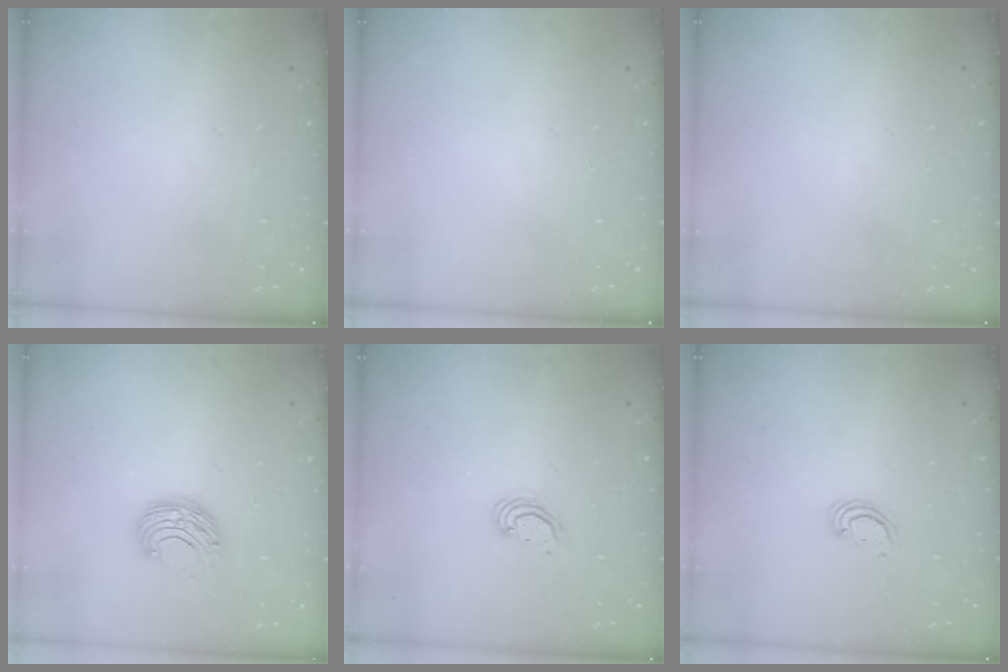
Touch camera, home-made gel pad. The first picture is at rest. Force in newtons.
{"total": 0.0}
{"total": 0.0}
{"total": 9.0, "press": 9.0, "slide": 0.4}
{"total": 2.4, "press": 2.4, "slide": 0.1}
{"total": 2.6, "press": 2.5, "slide": 0.2}